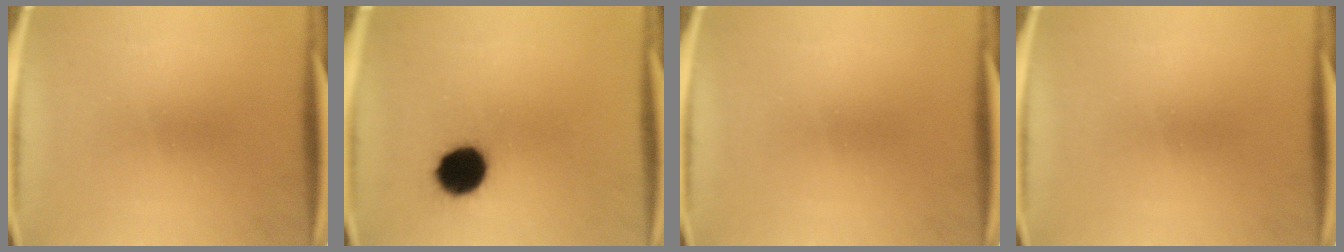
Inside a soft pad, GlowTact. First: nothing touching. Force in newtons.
{"total": 11.4}
{"total": 0.0}
{"total": 0.0}